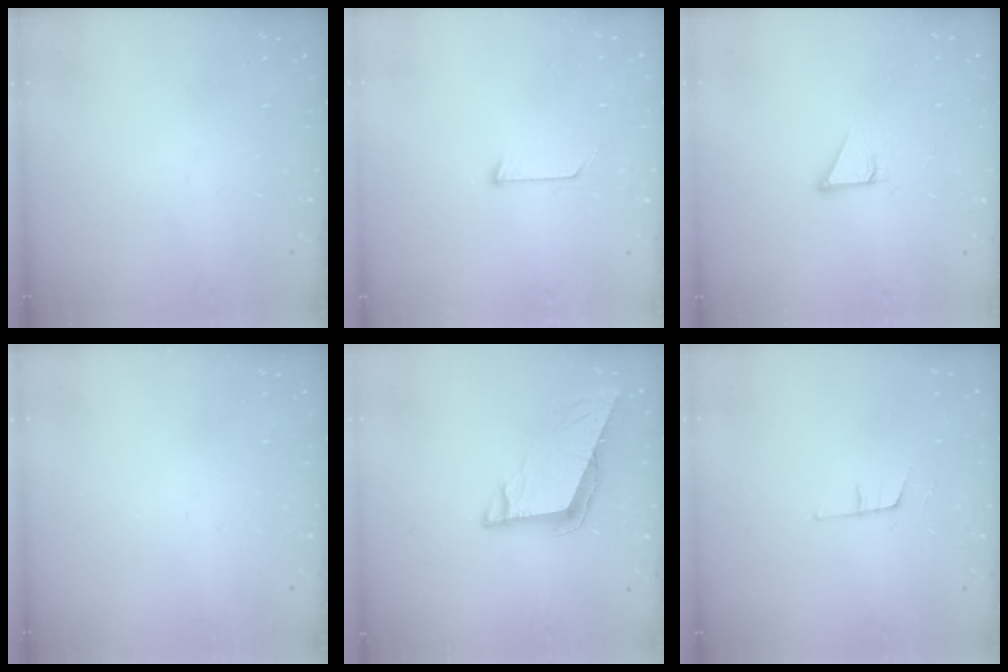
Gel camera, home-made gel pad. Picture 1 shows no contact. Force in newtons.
{"total": 3.9, "press": 3.9, "slide": 0.4}
{"total": 2.9, "press": 2.9, "slide": 0.2}
{"total": 0.0}
{"total": 9.2, "press": 8.9, "slide": 2.2}
{"total": 7.7, "press": 7.2, "slide": 2.8}